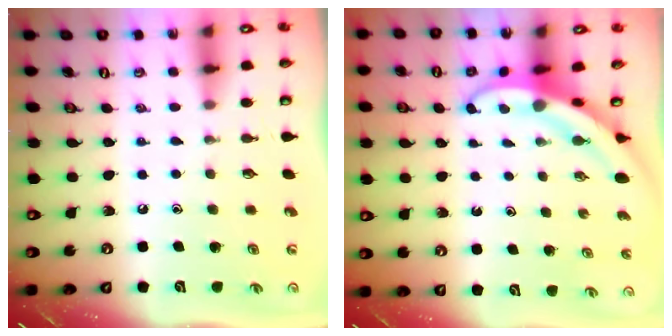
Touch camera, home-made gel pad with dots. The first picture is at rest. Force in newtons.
{"total": 3.9, "press": 3.8, "slide": 0.6}